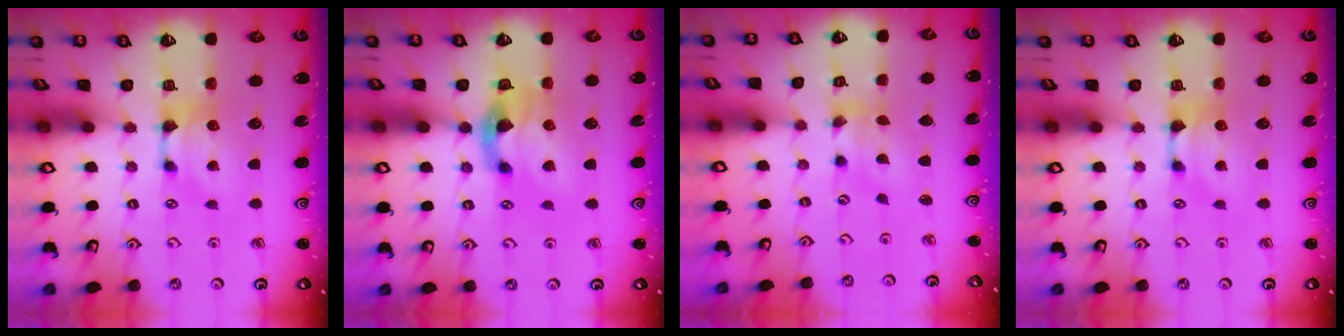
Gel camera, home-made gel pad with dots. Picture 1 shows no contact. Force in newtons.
{"total": 4.5, "press": 4.1, "slide": 2.0}
{"total": 2.0, "press": 1.3, "slide": 1.5}
{"total": 0.0}